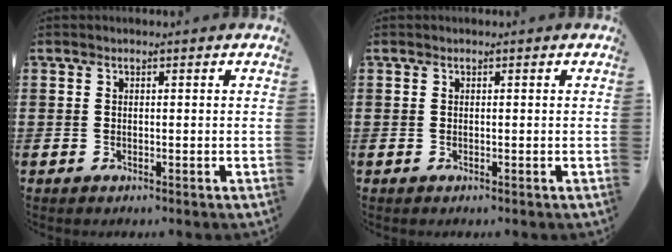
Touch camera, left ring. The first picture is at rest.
{"total": 0.0}